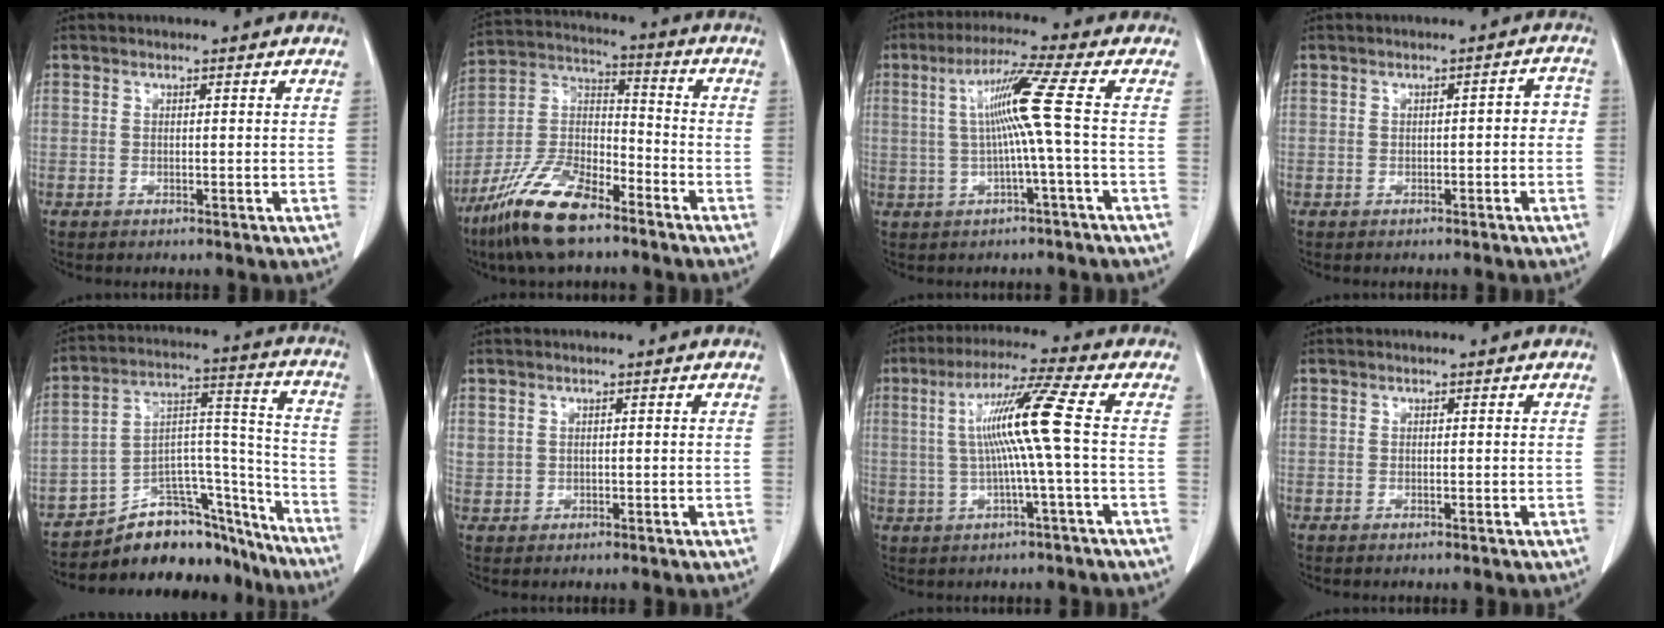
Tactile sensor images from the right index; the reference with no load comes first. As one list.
[{"total": 14.7, "force": [-10.4, 4.5, 9.4], "torque": [-0.192, -0.002, -0.196]}, {"total": 7.8, "force": [0.3, -2.0, 7.5], "torque": [-0.138, 0.015, 0.014]}, {"total": 2.6, "force": [-0.6, 1.1, 2.3], "torque": [-0.027, 0.017, -0.005]}, {"total": 18.0, "force": [-16.1, 6.2, 5.2], "torque": [-0.063, 0.070, -0.248]}, {"total": 1.7, "force": [0.7, 1.5, 0.4], "torque": [-0.005, 0.015, 0.021]}, {"total": 9.6, "force": [0.5, -1.8, 9.5], "torque": [-0.175, 0.012, 0.012]}, {"total": 0.0}]